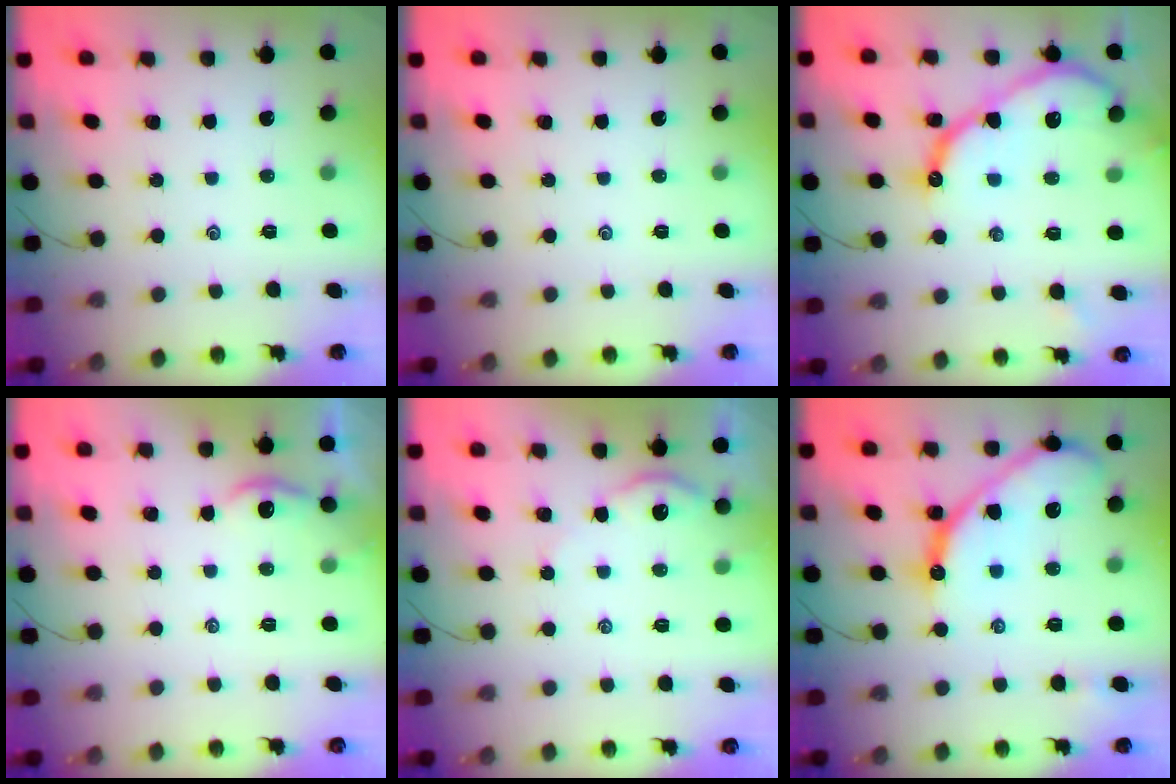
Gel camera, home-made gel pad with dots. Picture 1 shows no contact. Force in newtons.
{"total": 0.0}
{"total": 13.4, "press": 13.4, "slide": 1.0}
{"total": 2.5, "press": 2.5, "slide": 0.3}
{"total": 3.2, "press": 3.2, "slide": 0.3}
{"total": 14.2, "press": 14.2, "slide": 1.2}